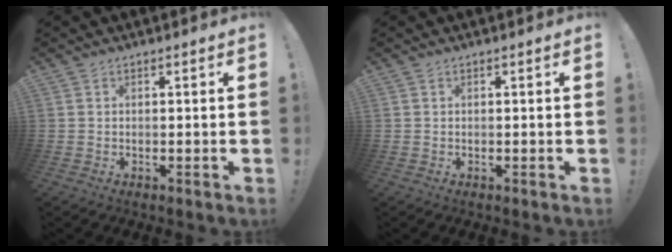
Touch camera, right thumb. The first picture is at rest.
{"total": 0.0}